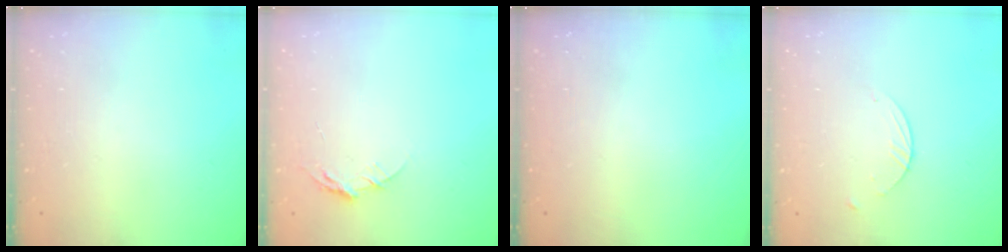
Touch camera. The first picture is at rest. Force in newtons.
{"total": 6.5, "press": 6.5, "slide": 0.6}
{"total": 0.0}
{"total": 2.1, "press": 2.1, "slide": 0.2}